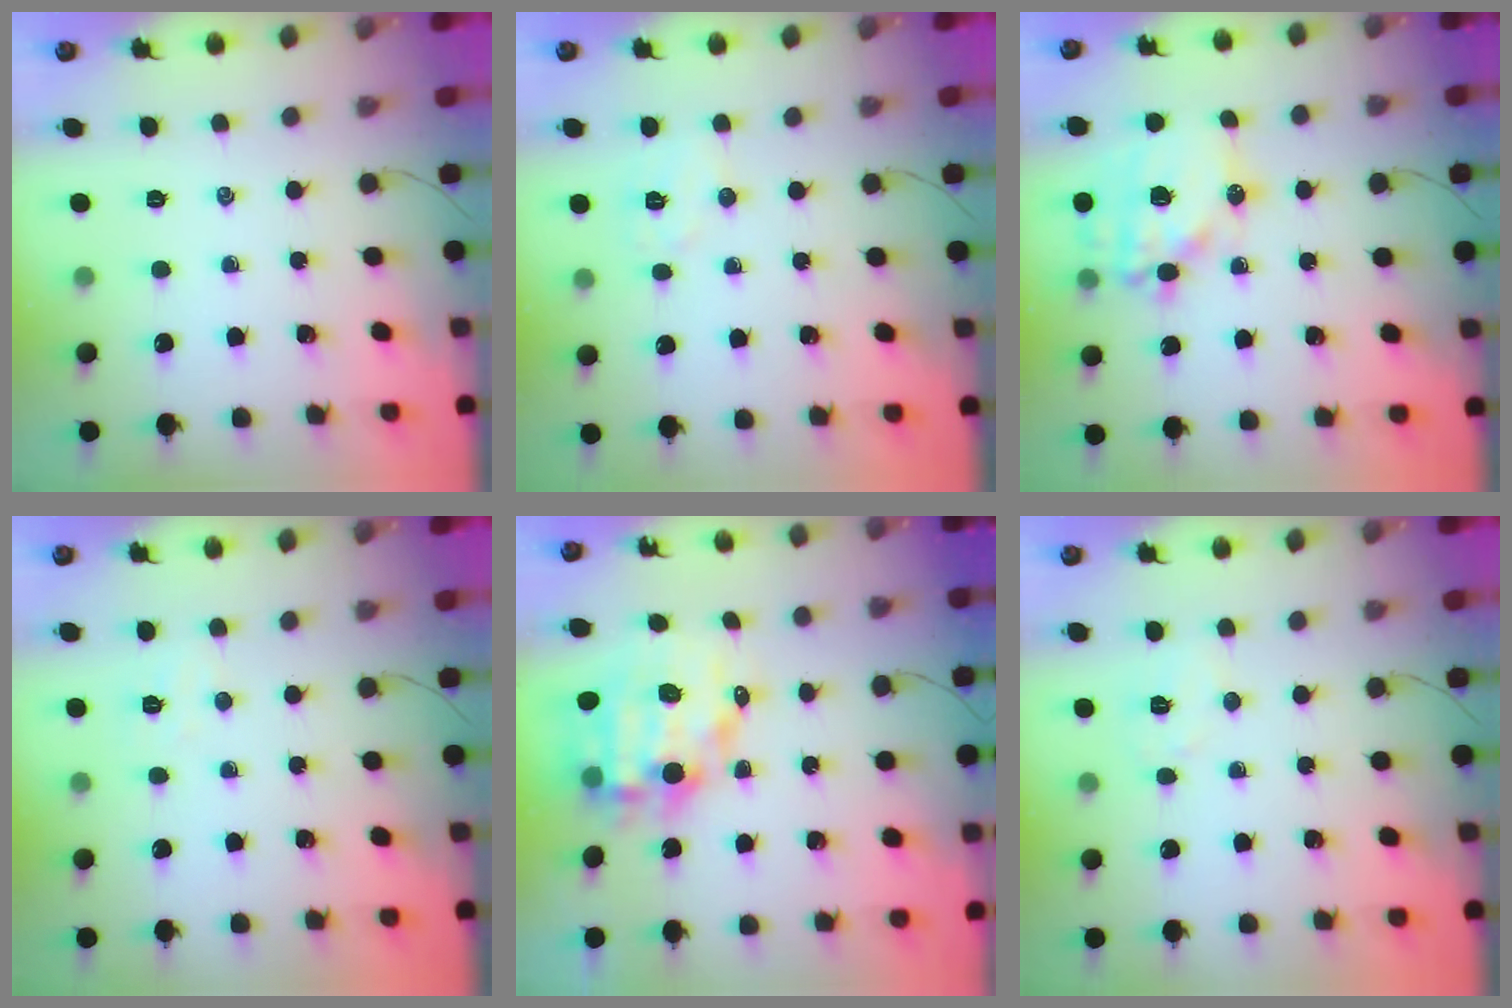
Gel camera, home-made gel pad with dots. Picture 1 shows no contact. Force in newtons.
{"total": 5.7, "press": 5.6, "slide": 0.9}
{"total": 16.3, "press": 16.0, "slide": 3.4}
{"total": 3.6, "press": 3.5, "slide": 0.8}
{"total": 12.0, "press": 11.6, "slide": 3.2}
{"total": 4.0, "press": 3.9, "slide": 0.8}